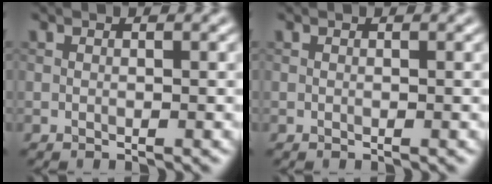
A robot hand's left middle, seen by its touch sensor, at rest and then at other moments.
{"total": 0.0}